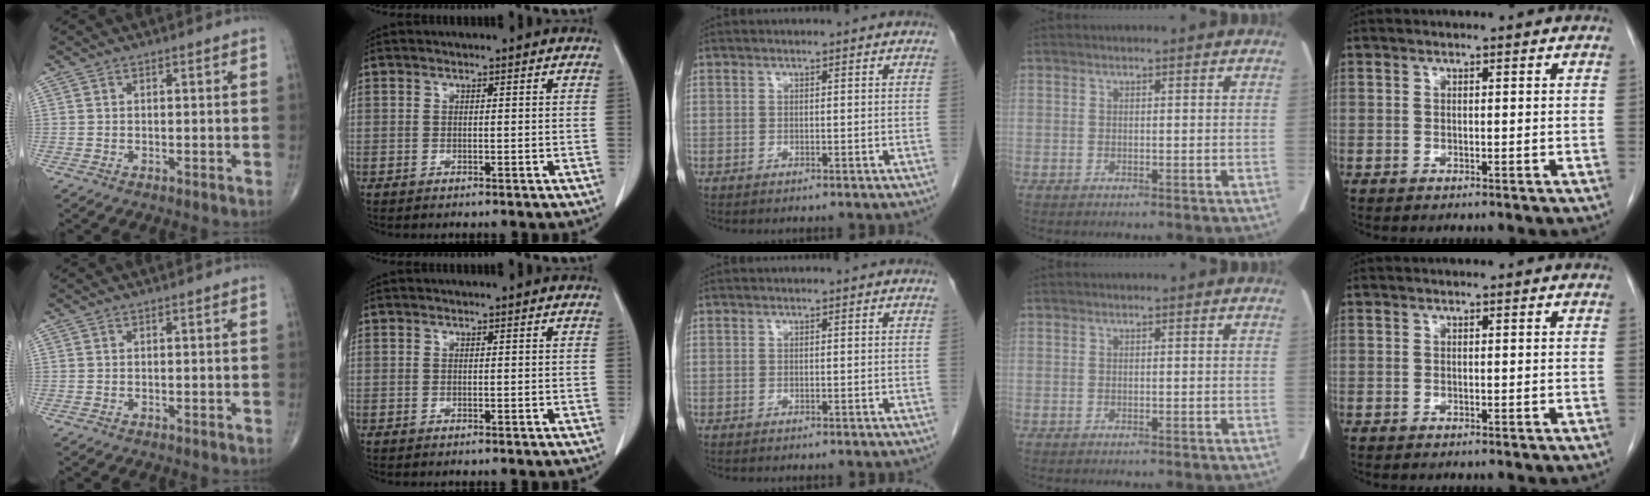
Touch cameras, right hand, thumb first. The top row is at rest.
{}